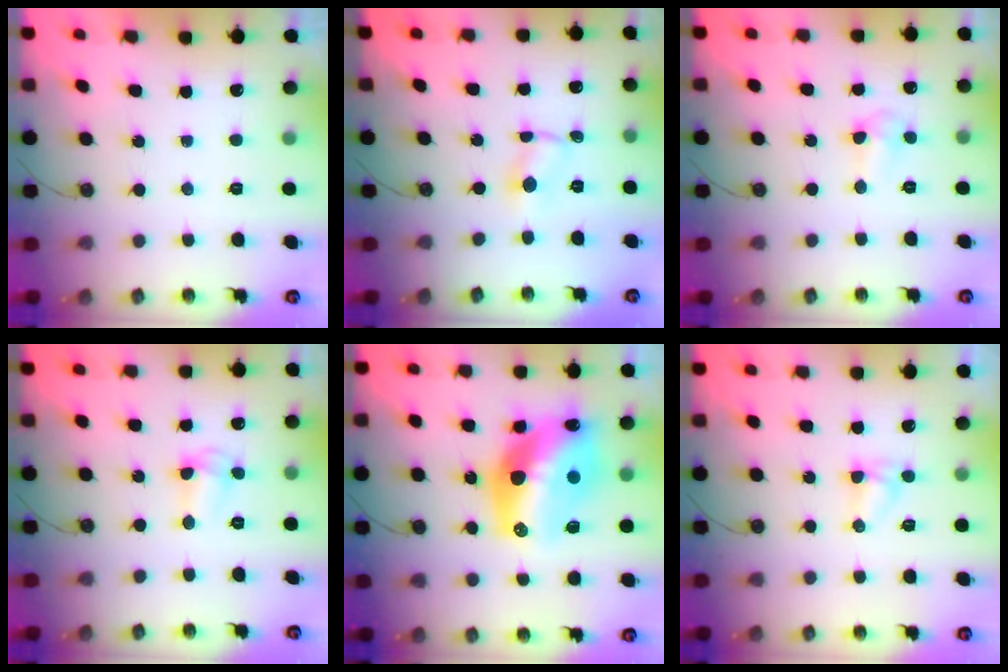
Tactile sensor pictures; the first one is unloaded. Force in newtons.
{"total": 1.2, "press": 1.2, "slide": 0.2}
{"total": 3.5, "press": 3.5, "slide": 0.7}
{"total": 4.7, "press": 3.3, "slide": 3.4}
{"total": 18.4, "press": 18.3, "slide": 1.4}
{"total": 5.3, "press": 3.8, "slide": 3.7}